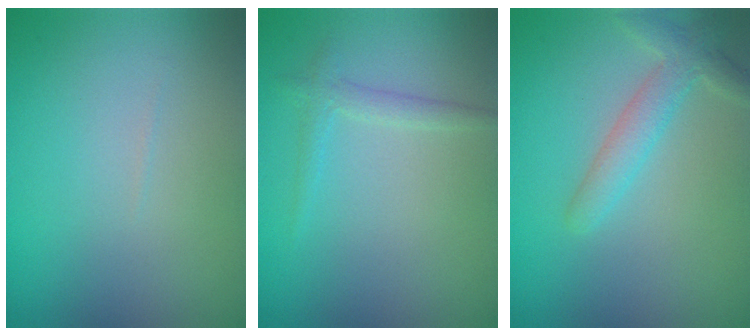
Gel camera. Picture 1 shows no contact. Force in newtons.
{"total": 1.3, "press": 1.3, "slide": 0.0}
{"total": 2.8, "press": 2.8, "slide": 0.2}